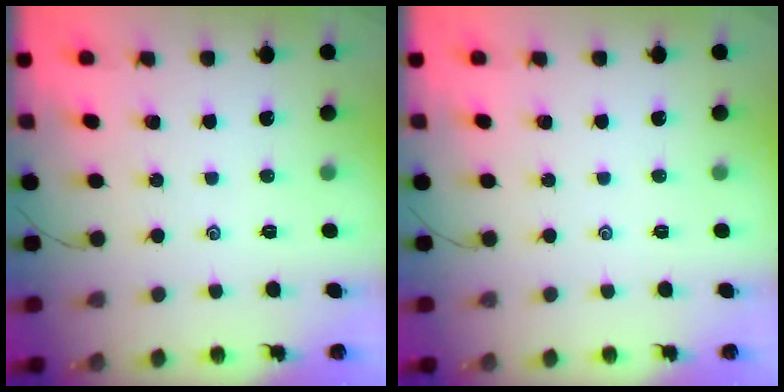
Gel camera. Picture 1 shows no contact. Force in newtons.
{"total": 0.0}